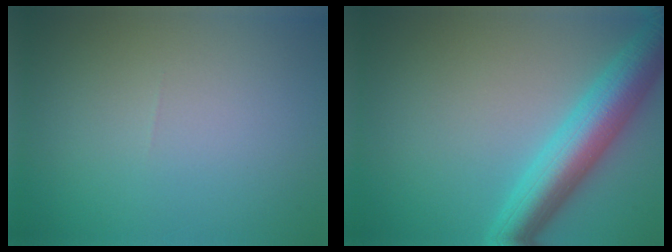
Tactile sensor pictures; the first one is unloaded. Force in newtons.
{"total": 7.5, "press": 7.5, "slide": 0.2}